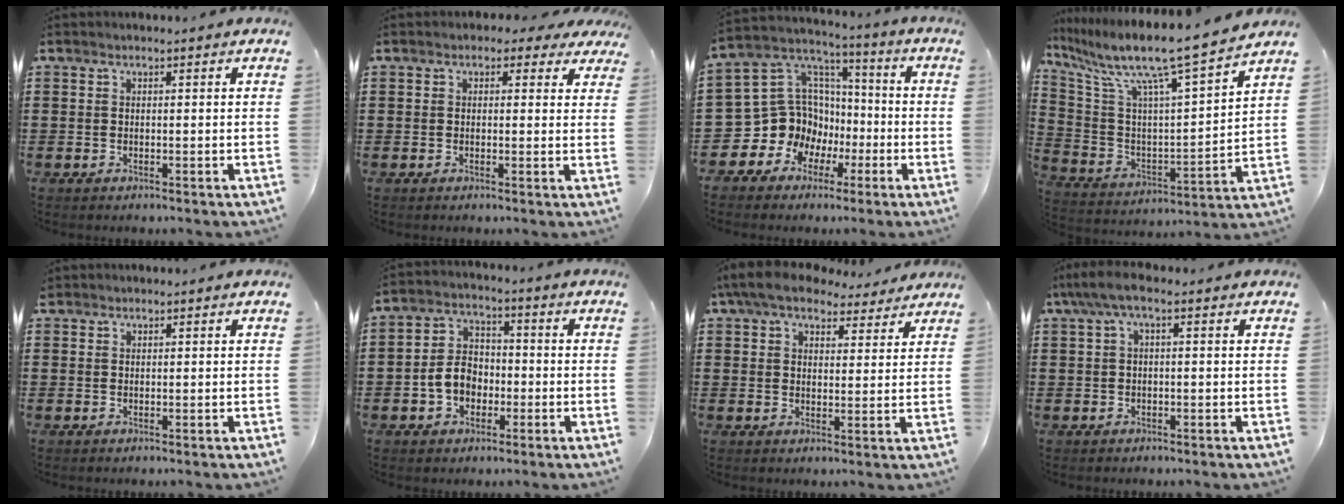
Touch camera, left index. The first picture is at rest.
{"total": 1.7, "force": [1.0, 1.2, 0.8], "torque": [-0.013, 0.005, 0.014]}
{"total": 11.0, "force": [-2.1, 10.6, 1.8], "torque": [-0.086, -0.025, -0.024]}
{"total": 11.2, "force": [9.1, 0.3, 6.5], "torque": [-0.153, -0.073, 0.143]}
{"total": 0.6, "force": [0.5, 0.3, 0.0], "torque": [-0.003, 0.001, 0.010]}
{"total": 5.9, "force": [-1.8, 4.5, 3.3], "torque": [-0.080, 0.011, -0.039]}
{"total": 7.1, "force": [6.0, 2.3, 2.8], "torque": [-0.069, -0.015, 0.110]}
{"total": 3.6, "force": [-0.1, 1.0, 3.5], "torque": [-0.077, -0.001, -0.008]}